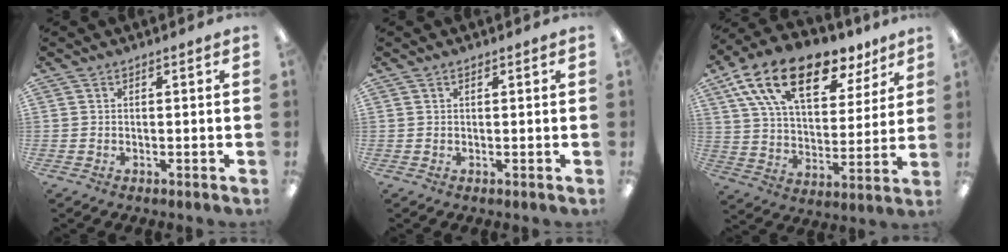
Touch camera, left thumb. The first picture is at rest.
{"total": 0.0}
{"total": 19.8, "force": [12.3, 9.7, 12.0], "torque": [-0.215, -0.060, 0.217]}